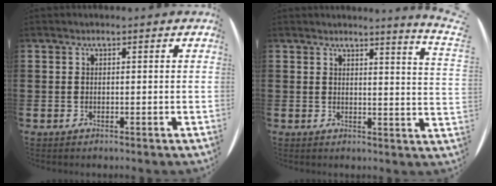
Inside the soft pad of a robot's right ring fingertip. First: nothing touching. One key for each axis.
{"total": 2.6, "fx": 2.2, "fy": -1.1, "fz": 0.6, "tx": -0.016, "ty": -0.024, "tz": 0.036}